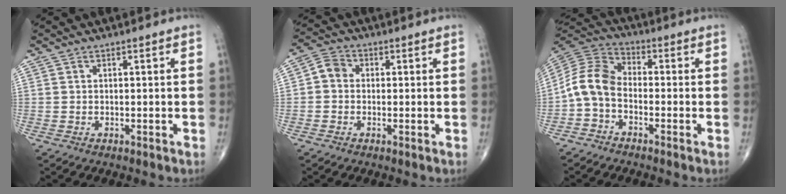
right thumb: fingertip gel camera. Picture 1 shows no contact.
{"total": 3.8, "force": [-0.2, 3.3, 2.0], "torque": [-0.024, 0.011, -0.014]}
{"total": 8.3, "force": [-2.5, 5.4, 5.8], "torque": [-0.108, 0.039, -0.067]}